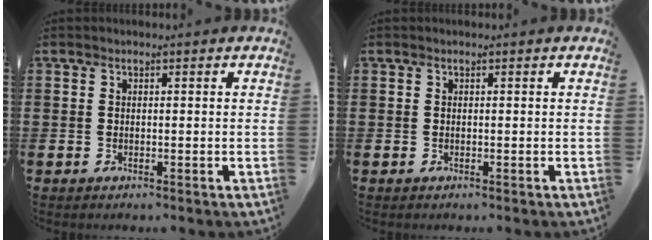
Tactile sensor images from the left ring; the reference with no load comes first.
{"total": 0.0}